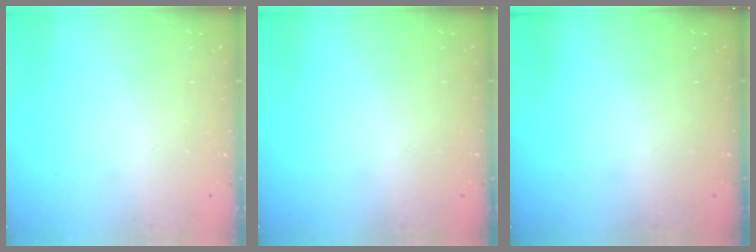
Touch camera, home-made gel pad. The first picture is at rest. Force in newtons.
{"total": 0.0}
{"total": 0.0}